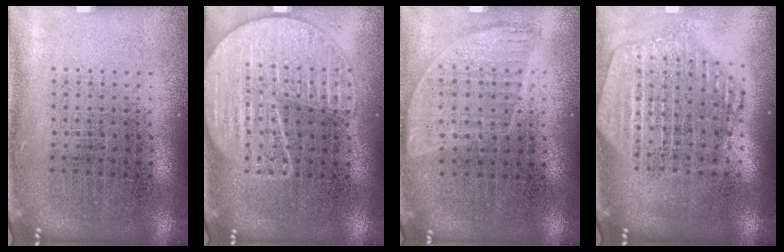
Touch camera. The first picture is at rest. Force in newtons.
{"total": 1.6, "press": 1.6, "slide": 0.1}
{"total": 1.0, "press": 0.8, "slide": 0.5}
{"total": 2.3, "press": 2.0, "slide": 1.1}